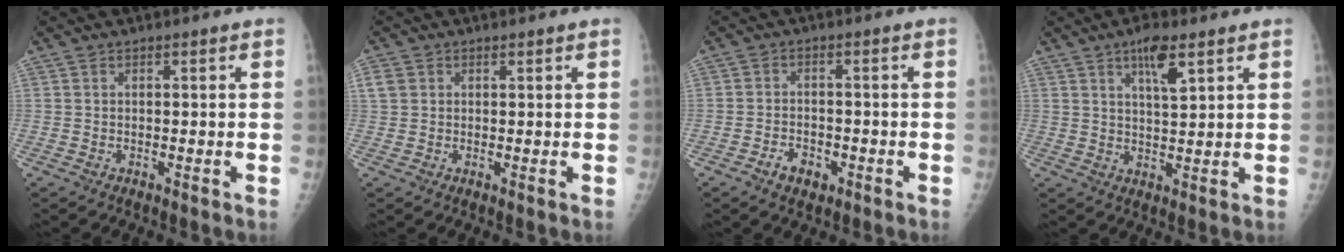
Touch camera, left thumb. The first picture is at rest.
{"total": 2.9, "force": [1.3, 2.2, 1.3], "torque": [-0.026, 0.004, 0.032]}
{"total": 3.8, "force": [-2.0, 2.5, 2.0], "torque": [-0.026, 0.012, -0.029]}
{"total": 6.3, "force": [3.6, 1.8, 4.8], "torque": [-0.076, -0.019, 0.062]}